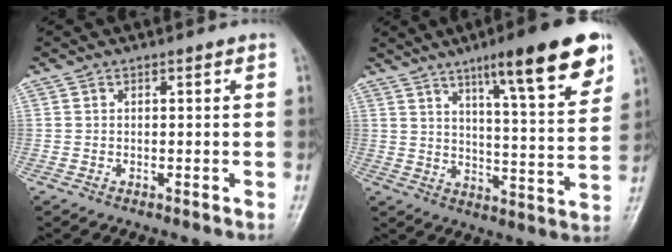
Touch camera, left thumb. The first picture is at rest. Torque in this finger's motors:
{"motor_torque": [0.53, 0.71, 1.45, -1.32, 0.26]}